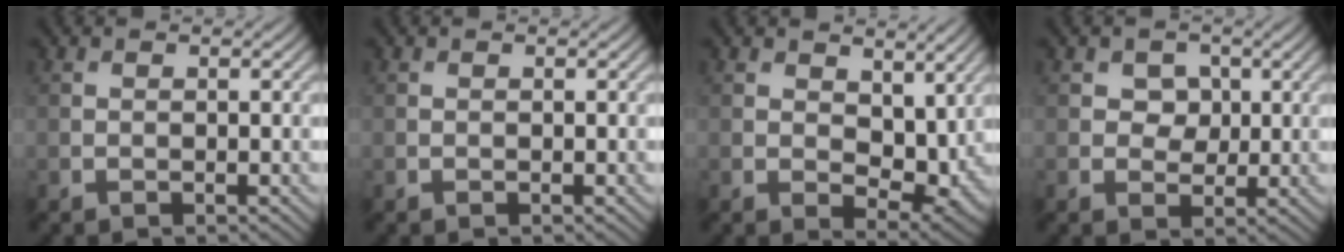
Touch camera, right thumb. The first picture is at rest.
{"total": 0.0}
{"total": 6.8, "force": [2.7, 4.0, 4.8], "torque": [-0.082, -0.016, 0.044]}
{"total": 3.3, "force": [1.1, 2.7, 1.6], "torque": [-0.032, -0.008, 0.014]}